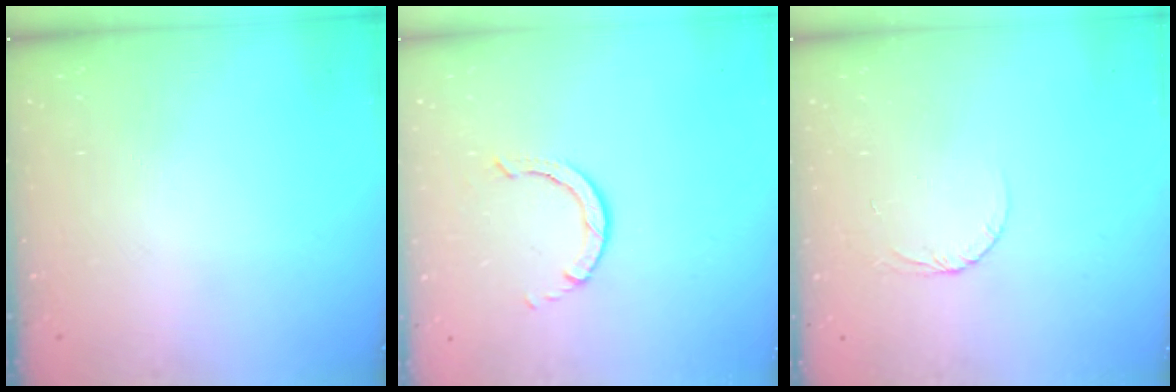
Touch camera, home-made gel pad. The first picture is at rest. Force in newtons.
{"total": 3.2, "press": 3.2, "slide": 0.4}
{"total": 3.5, "press": 3.5, "slide": 0.3}